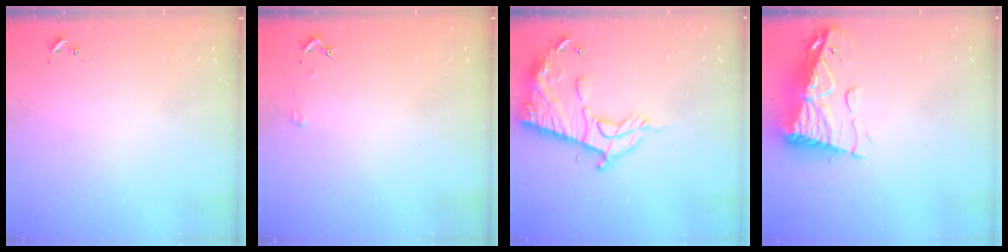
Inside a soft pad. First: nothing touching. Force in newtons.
{"total": 2.0, "press": 2.0, "slide": 0.2}
{"total": 15.0, "press": 14.9, "slide": 1.5}
{"total": 13.7, "press": 13.6, "slide": 1.5}